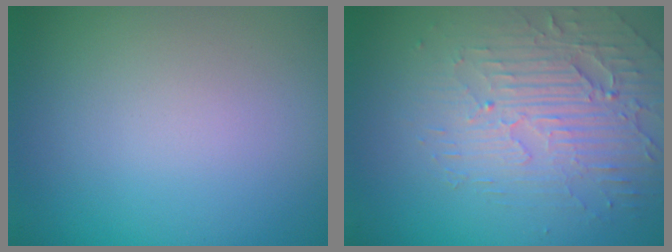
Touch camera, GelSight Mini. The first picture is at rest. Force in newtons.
{"total": 4.1, "press": 3.7, "slide": 1.8}